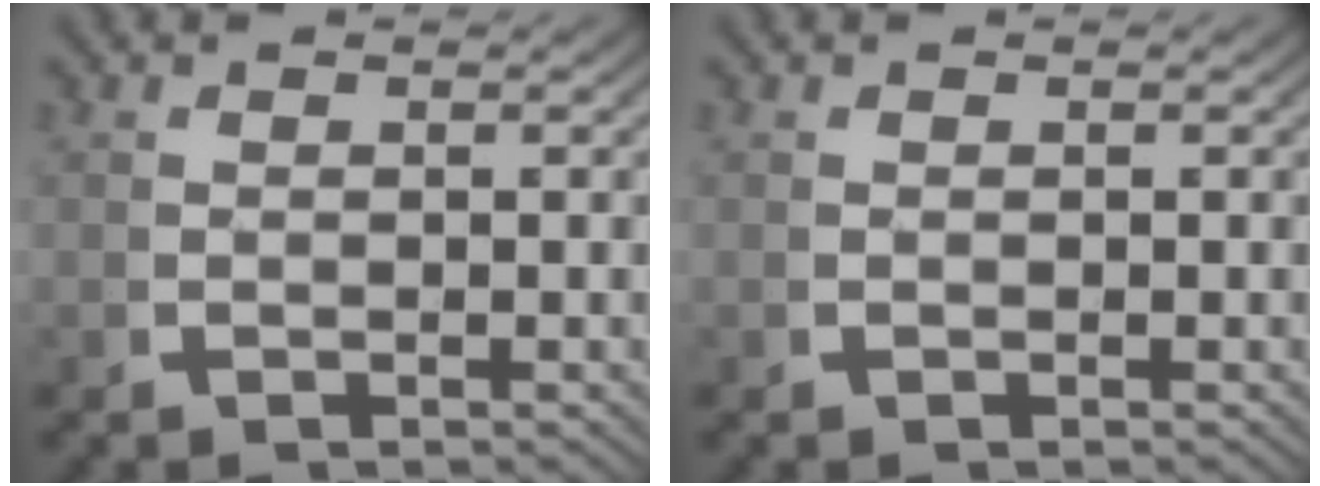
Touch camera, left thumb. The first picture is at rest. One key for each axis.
{"total": 0.0}